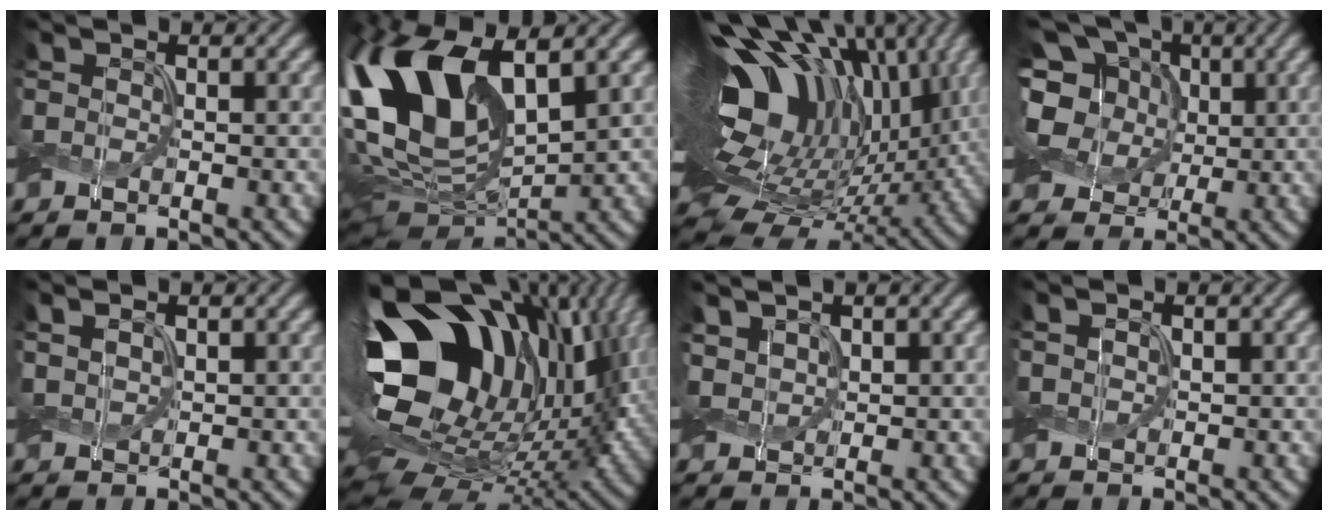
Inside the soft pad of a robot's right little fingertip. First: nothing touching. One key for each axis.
{"total": 15.9, "fx": 4.3, "fy": 8.2, "fz": 12.9, "tx": -0.290, "ty": 0.016, "tz": 0.076}
{"total": 20.2, "fx": 3.8, "fy": 11.9, "fz": 15.8, "tx": -0.286, "ty": 0.013, "tz": 0.089}
{"total": 8.7, "fx": 0.5, "fy": 7.1, "fz": 4.9, "tx": -0.116, "ty": 0.019, "tz": -0.004}
{"total": 1.3, "fx": 0.7, "fy": 0.7, "fz": 0.8, "tx": -0.020, "ty": 0.002, "tz": 0.015}
{"total": 19.5, "fx": 3.6, "fy": 13.0, "fz": 14.1, "tx": -0.255, "ty": -0.002, "tz": 0.083}
{"total": 2.6, "fx": 1.5, "fy": 1.6, "fz": 1.3, "tx": -0.038, "ty": 0.010, "tz": 0.027}
{"total": 0.6, "fx": 0.4, "fy": 0.4, "fz": 0.3, "tx": -0.008, "ty": 0.002, "tz": 0.009}